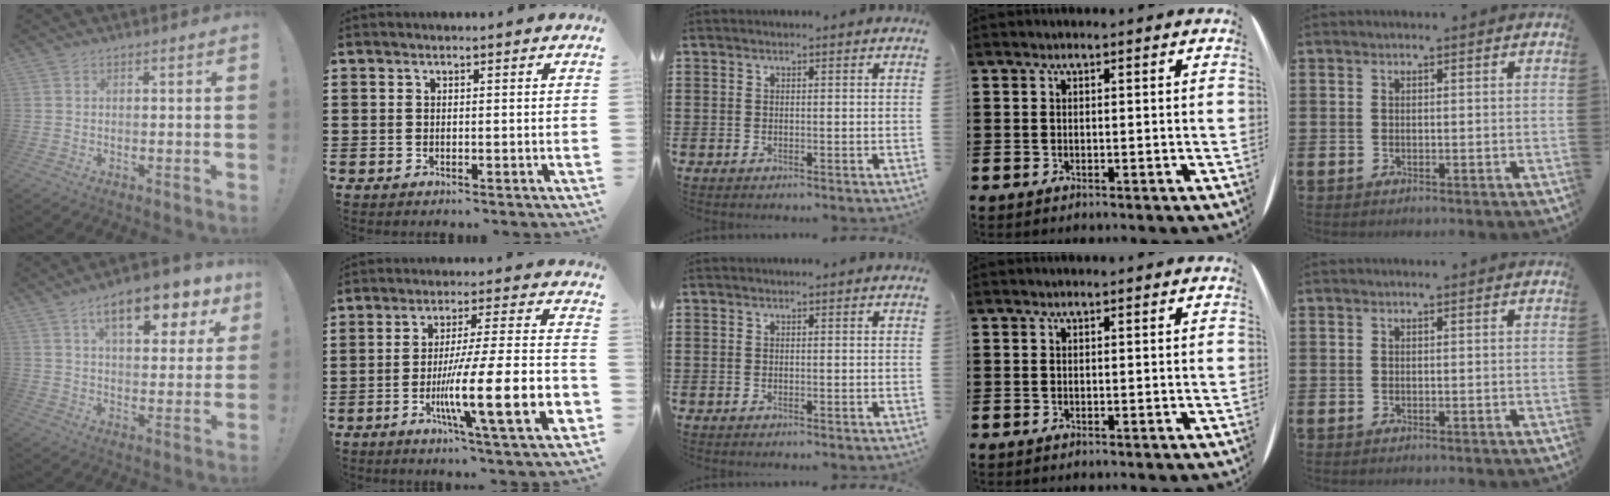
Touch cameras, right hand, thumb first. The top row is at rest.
{"thumb": {"total": 14.6, "force": [7.4, 5.8, 11.2], "torque": [-0.164, -0.033, 0.118]}, "index": {"total": 18.1, "force": [-5.7, 2.9, 17.0], "torque": [-0.293, -0.009, -0.091]}}